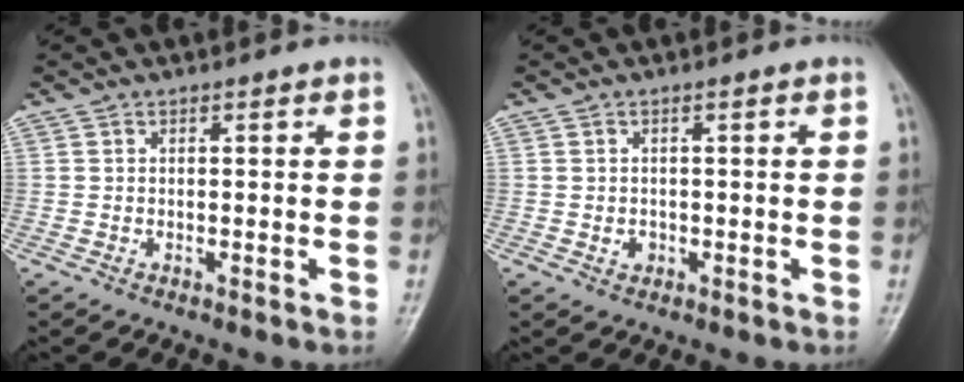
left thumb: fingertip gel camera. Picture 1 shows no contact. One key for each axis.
{"total": 1.3, "fx": -0.3, "fy": 1.1, "fz": 0.7, "tx": -0.003, "ty": 0.002, "tz": -0.001}